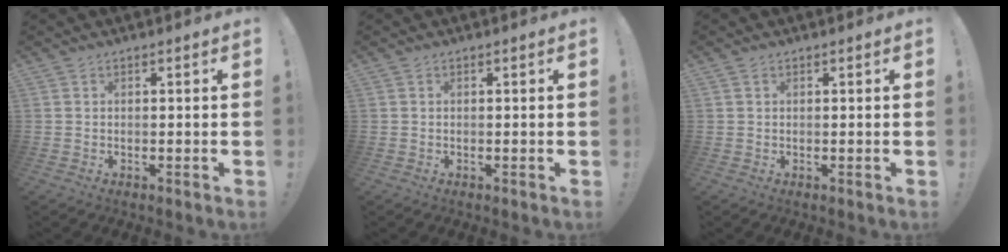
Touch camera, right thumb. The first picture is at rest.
{"total": 0.0}
{"total": 0.5, "force": [0.3, 0.4, 0.0], "torque": [-0.003, 0.002, 0.006]}